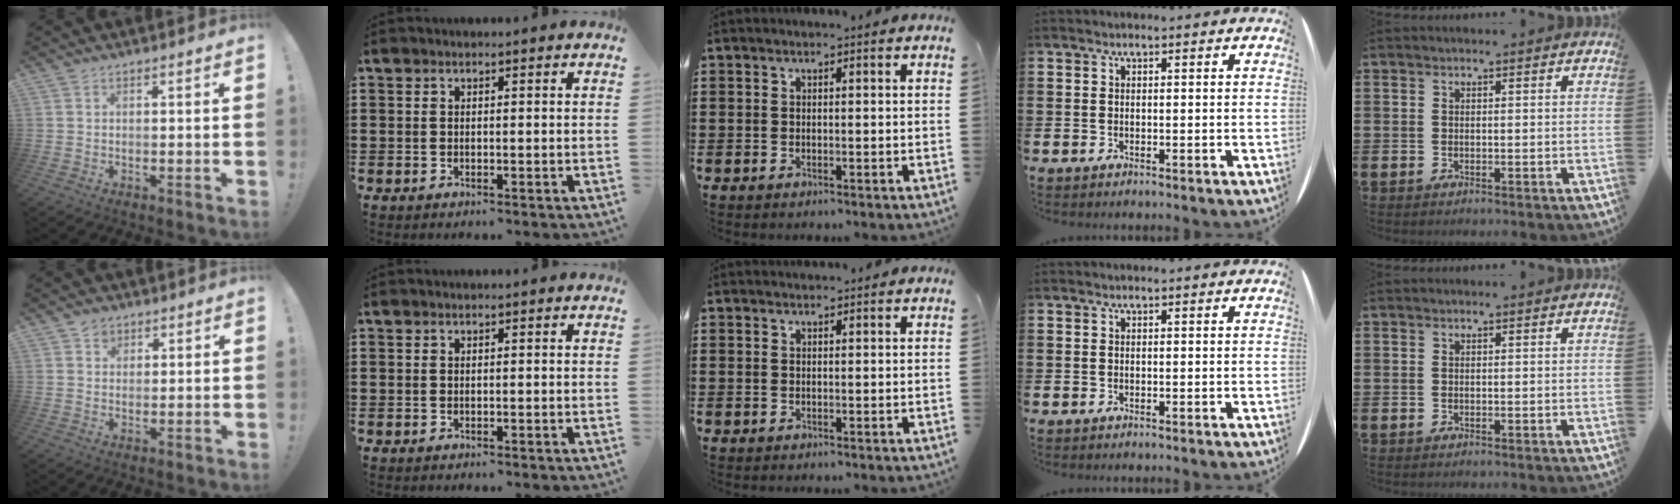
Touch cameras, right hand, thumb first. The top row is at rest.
{"thumb": {"total": 2.7, "force": [1.8, 1.9, 0.4], "torque": [0.010, -0.012, 0.029]}, "middle": {"total": 0.5, "force": [0.5, 0.2, -0.1], "torque": [0.009, -0.001, 0.007]}}